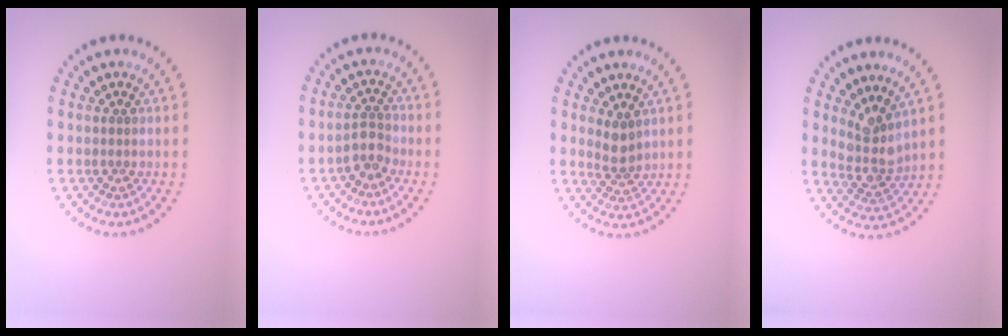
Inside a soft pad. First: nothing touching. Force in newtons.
{"total": 2.0, "press": 1.6, "slide": 1.2}
{"total": 2.0, "press": 1.7, "slide": 1.1}
{"total": 3.2, "press": 2.4, "slide": 2.1}